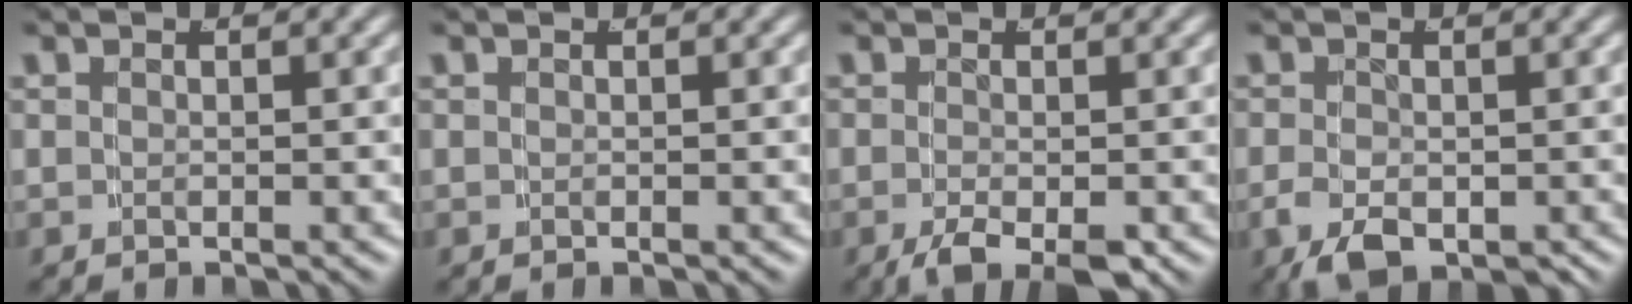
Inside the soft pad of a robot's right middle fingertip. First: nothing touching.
{"total": 0.0}
{"total": 4.4, "force": [-2.7, 1.5, 3.2], "torque": [-0.064, -0.032, -0.025]}
{"total": 5.0, "force": [-2.3, 2.9, 3.4], "torque": [-0.069, -0.037, -0.017]}